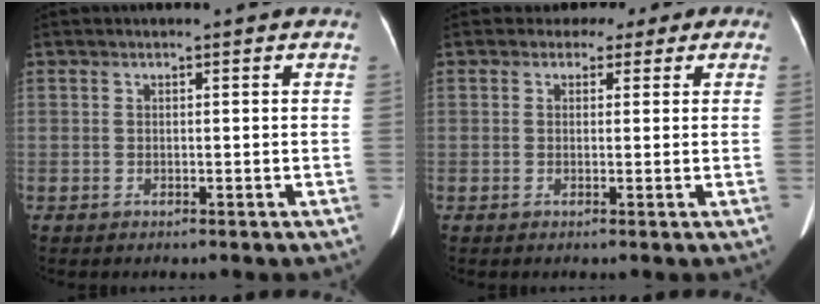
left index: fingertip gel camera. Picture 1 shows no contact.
{"total": 3.5, "force": [1.9, 2.9, 0.5], "torque": [-0.002, 0.013, 0.010]}